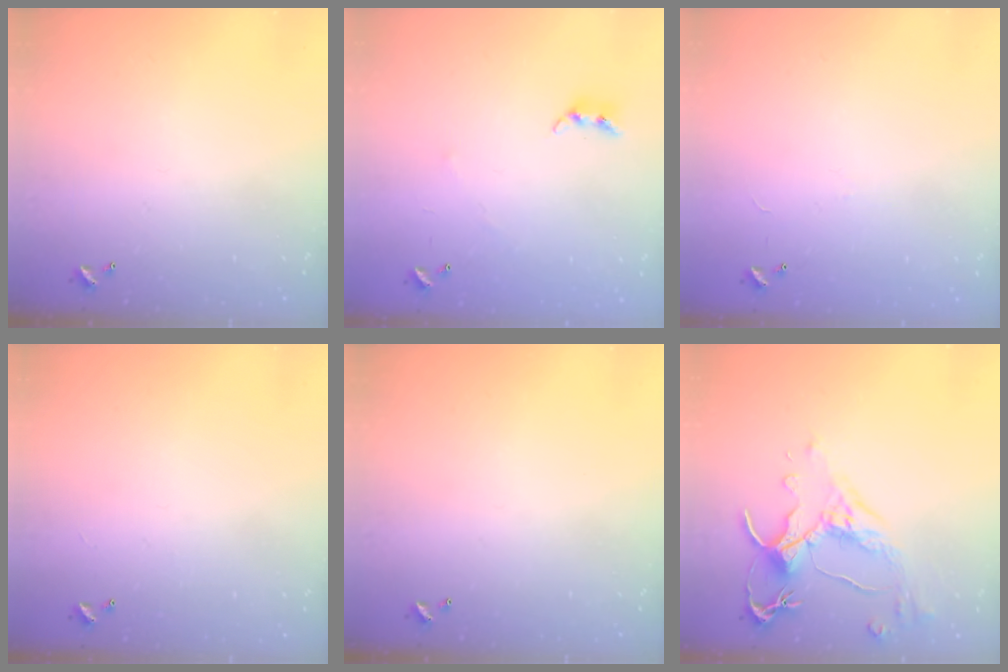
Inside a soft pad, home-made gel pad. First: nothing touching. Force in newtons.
{"total": 5.0, "press": 4.9, "slide": 0.2}
{"total": 8.0, "press": 7.9, "slide": 0.5}
{"total": 1.0, "press": 0.9, "slide": 0.5}
{"total": 0.0}
{"total": 2.5, "press": 2.1, "slide": 1.2}